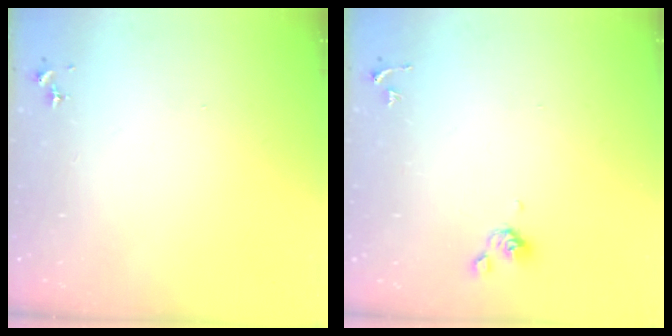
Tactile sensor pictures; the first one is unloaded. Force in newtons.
{"total": 5.5, "press": 5.4, "slide": 0.9}